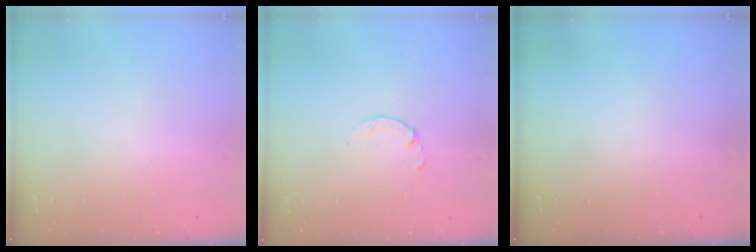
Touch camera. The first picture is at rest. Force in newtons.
{"total": 1.5, "press": 1.4, "slide": 0.3}
{"total": 0.0}